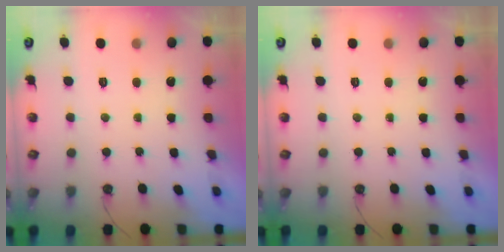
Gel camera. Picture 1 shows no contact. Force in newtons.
{"total": 0.0}